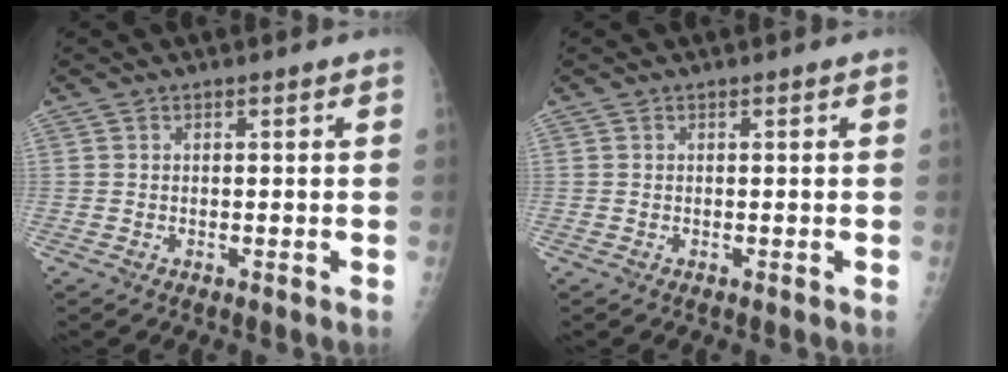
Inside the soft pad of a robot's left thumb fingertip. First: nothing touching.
{"total": 0.0}